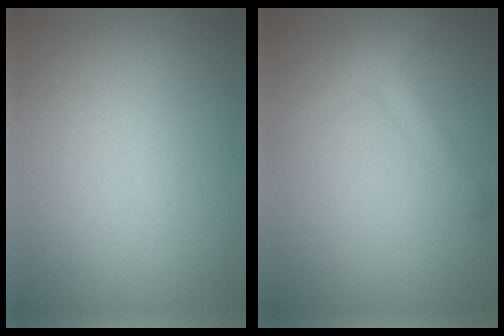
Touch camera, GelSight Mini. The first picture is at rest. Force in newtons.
{"total": 3.0, "press": 3.0, "slide": 0.1}